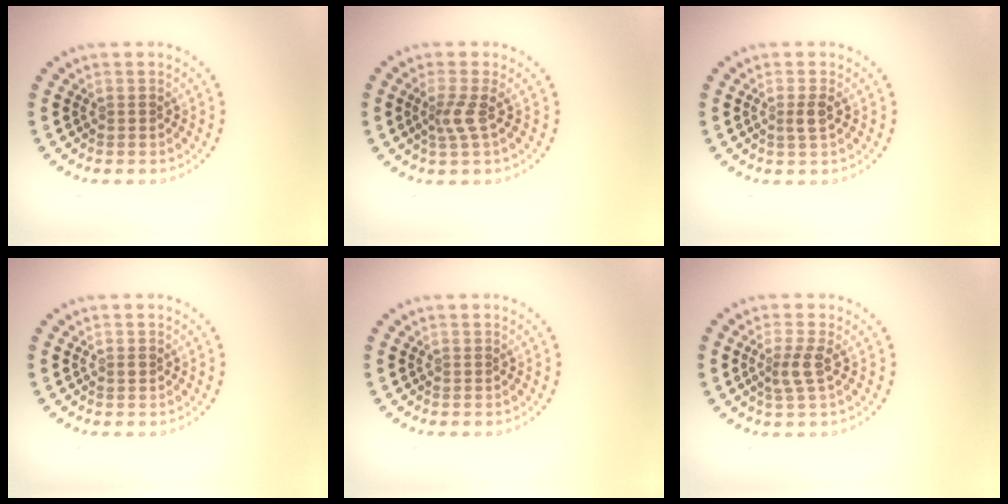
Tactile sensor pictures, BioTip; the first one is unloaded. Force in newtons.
{"total": 2.0, "press": 1.3, "slide": 1.5}
{"total": 1.3, "press": 1.2, "slide": 0.7}
{"total": 0.6, "press": 0.6, "slide": 0.1}
{"total": 0.0}
{"total": 2.1, "press": 1.6, "slide": 1.3}